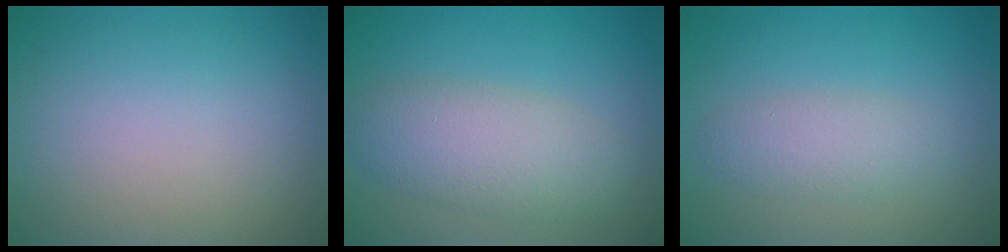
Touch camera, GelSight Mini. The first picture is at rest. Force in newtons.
{"total": 5.1, "press": 5.1, "slide": 0.1}
{"total": 2.6, "press": 2.6, "slide": 0.0}